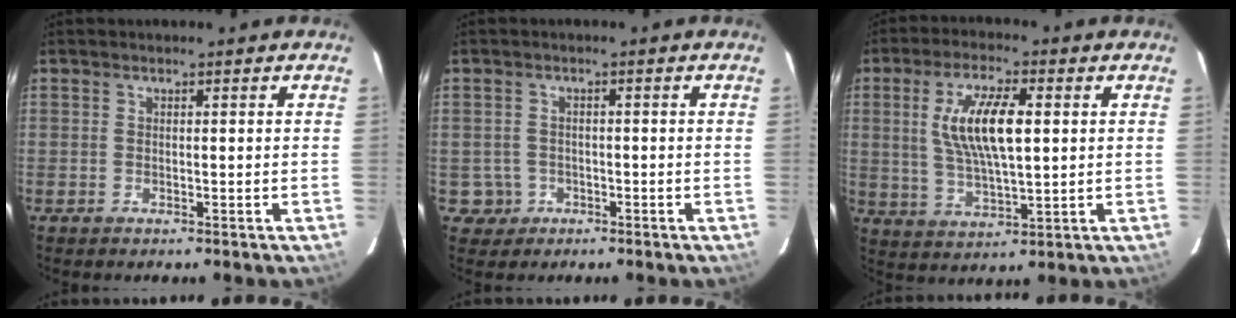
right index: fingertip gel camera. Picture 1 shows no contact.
{"total": 3.7, "force": [-1.2, 3.5, 0.0], "torque": [-0.008, 0.014, -0.015]}
{"total": 11.3, "force": [2.1, 3.5, 10.5], "torque": [-0.202, 0.003, 0.045]}